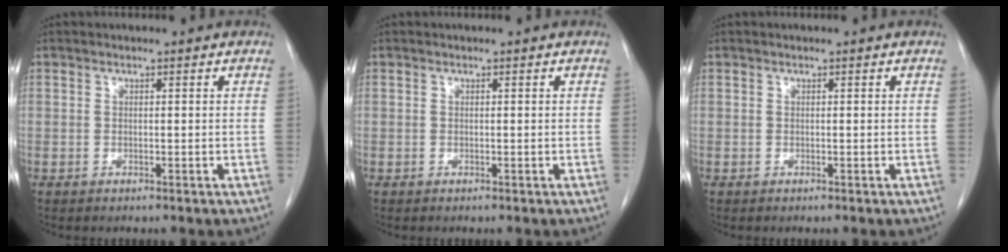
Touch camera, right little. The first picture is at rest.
{"total": 0.0}
{"total": 0.0}